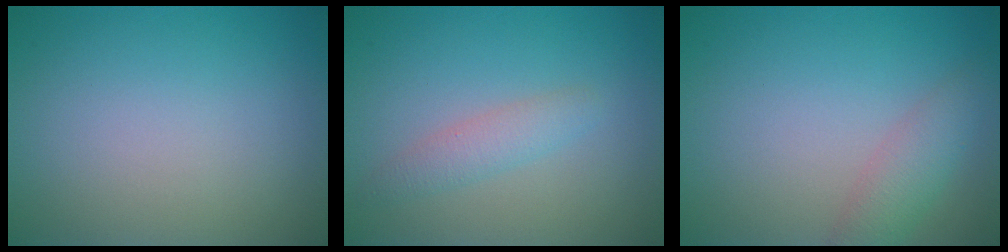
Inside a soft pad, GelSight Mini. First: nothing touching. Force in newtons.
{"total": 1.9, "press": 1.9, "slide": 0.1}
{"total": 2.5, "press": 2.5, "slide": 0.1}